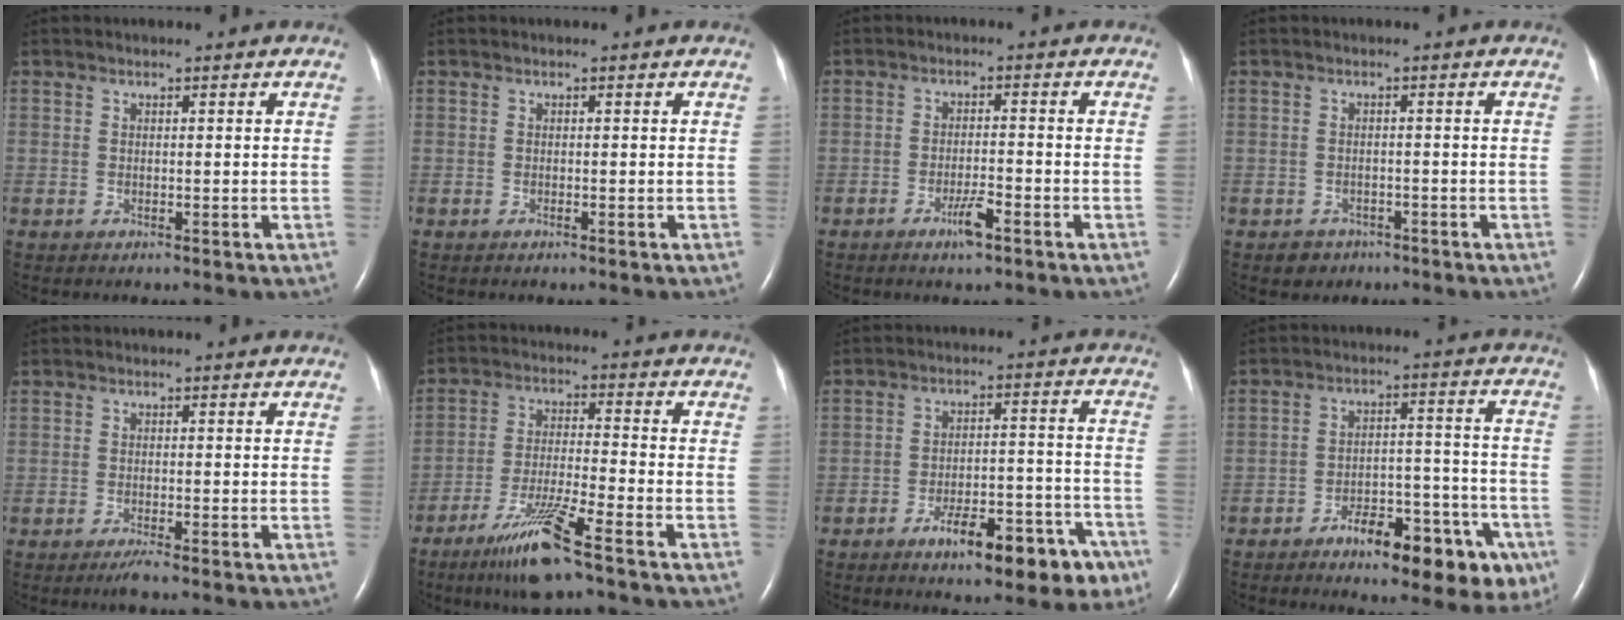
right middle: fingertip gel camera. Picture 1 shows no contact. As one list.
[{"total": 0.0}, {"total": 3.6, "force": [-2.3, 0.4, 2.7], "torque": [-0.054, -0.002, -0.040]}, {"total": 2.3, "force": [-1.5, 1.7, 0.1], "torque": [-0.011, 0.007, -0.019]}, {"total": 1.6, "force": [-1.2, -0.2, 1.0], "torque": [-0.025, -0.005, -0.023]}, {"total": 9.9, "force": [-6.6, -0.5, 7.4], "torque": [-0.147, -0.032, -0.126]}, {"total": 12.1, "force": [-7.5, 3.9, 8.6], "torque": [-0.111, 0.021, -0.104]}, {"total": 13.9, "force": [-8.2, 5.0, 10.0], "torque": [-0.110, 0.028, -0.111]}]